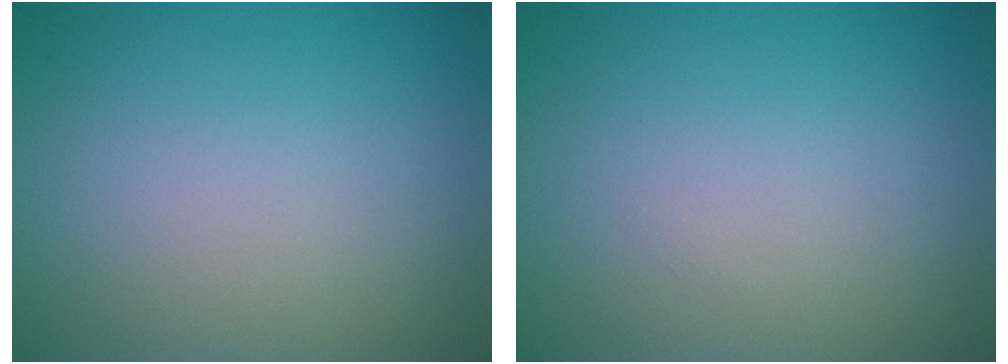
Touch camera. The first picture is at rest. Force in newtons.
{"total": 0.0}